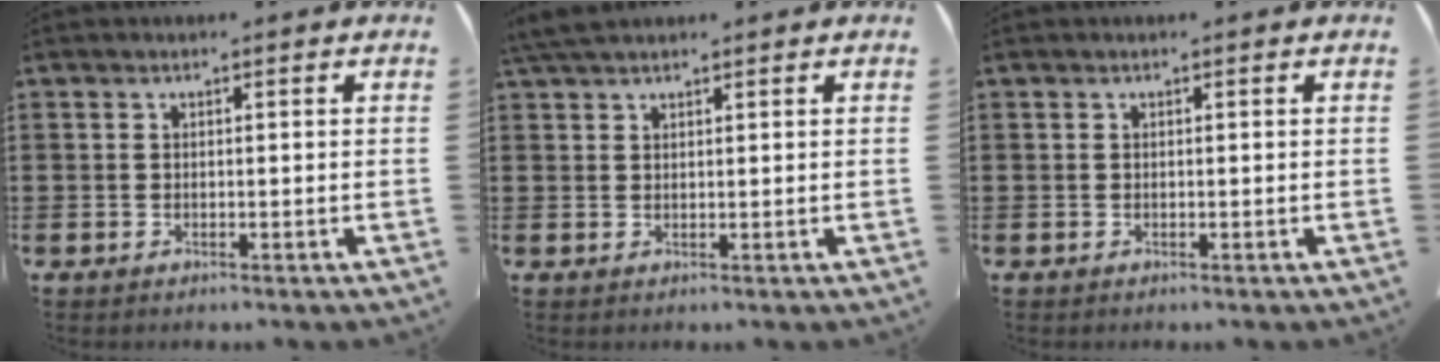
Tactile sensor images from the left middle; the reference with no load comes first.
{"total": 3.2, "force": [2.6, 0.7, 1.7], "torque": [-0.041, 0.002, 0.050]}
{"total": 0.0}